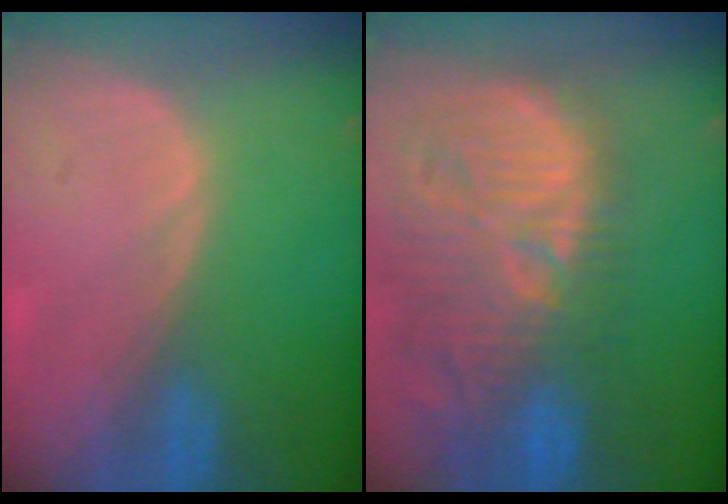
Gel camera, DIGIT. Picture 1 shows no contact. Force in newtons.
{"total": 14.8, "press": 13.1, "slide": 6.9}